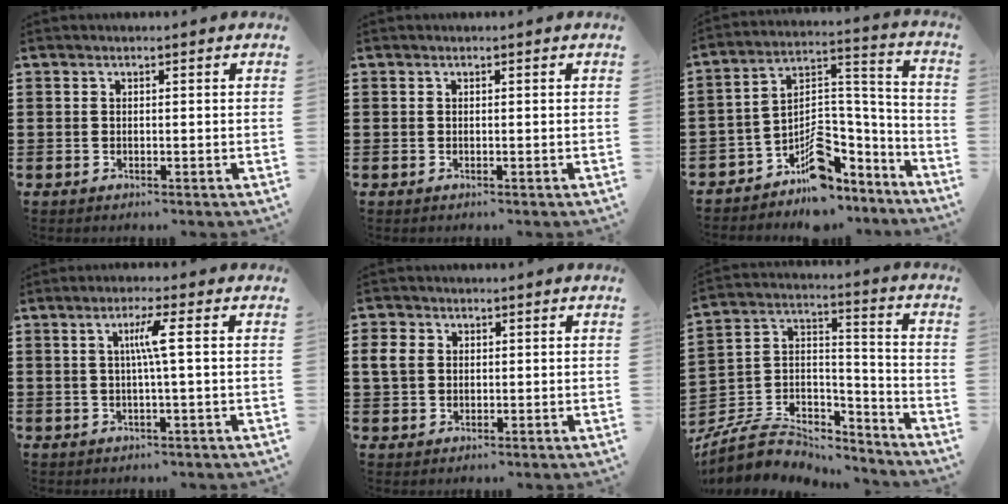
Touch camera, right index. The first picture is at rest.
{"total": 0.0}
{"total": 7.5, "force": [-5.1, 4.5, 3.0], "torque": [-0.048, -0.002, -0.090]}
{"total": 4.1, "force": [0.5, -0.3, 4.1], "torque": [-0.077, -0.002, 0.001]}
{"total": 3.3, "force": [0.8, 2.8, 1.6], "torque": [-0.049, 0.009, 0.010]}
{"total": 7.4, "force": [-6.0, 3.7, 2.4], "torque": [-0.061, 0.005, -0.117]}